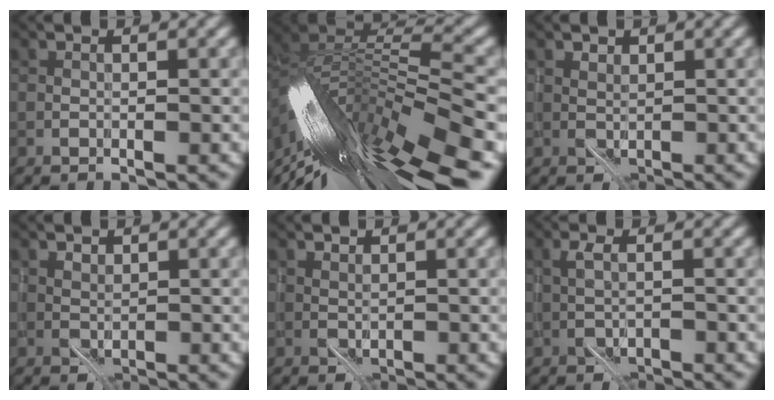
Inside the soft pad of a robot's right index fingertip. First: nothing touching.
{"total": 16.0, "force": [-7.2, 4.7, 13.6], "torque": [-0.247, 0.029, -0.116]}
{"total": 1.5, "force": [0.6, 1.0, 0.9], "torque": [-0.014, -0.001, 0.012]}
{"total": 1.3, "force": [0.4, 0.9, 0.8], "torque": [-0.013, -0.001, 0.009]}
{"total": 1.2, "force": [0.2, 0.8, 0.8], "torque": [-0.014, -0.002, 0.005]}
{"total": 2.2, "force": [-1.0, 0.8, 1.8], "torque": [-0.044, 0.000, -0.021]}